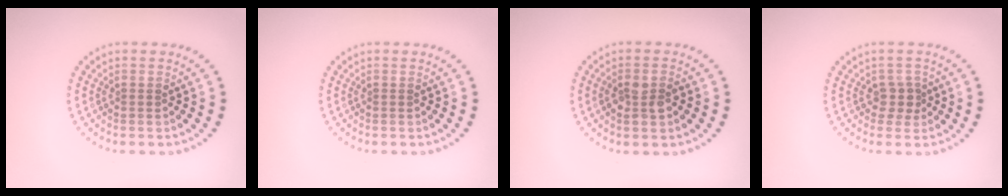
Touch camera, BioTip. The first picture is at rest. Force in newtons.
{"total": 0.0}
{"total": 2.5, "press": 2.5, "slide": 0.4}
{"total": 1.8, "press": 1.4, "slide": 1.1}